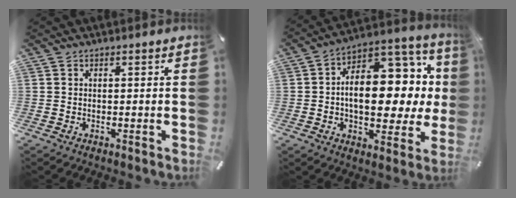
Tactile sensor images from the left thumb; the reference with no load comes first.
{"total": 18.5, "force": [1.6, 11.6, 14.2], "torque": [-0.190, -0.019, 0.034]}